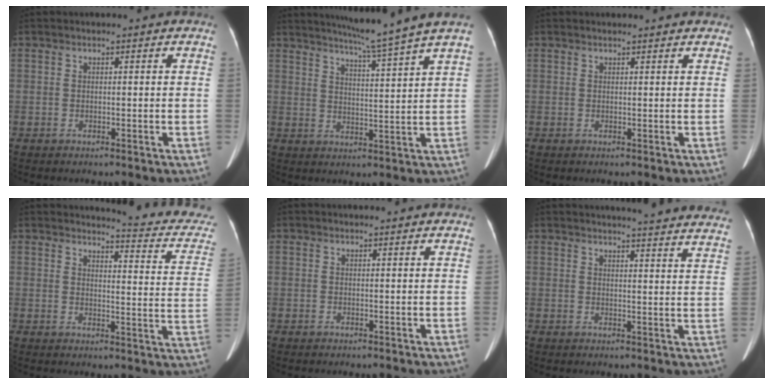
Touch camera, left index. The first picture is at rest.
{"total": 10.0, "force": [8.4, -2.6, 4.7], "torque": [-0.077, -0.020, 0.122]}
{"total": 2.9, "force": [2.8, 0.5, 0.8], "torque": [-0.014, 0.015, 0.028]}
{"total": 13.8, "force": [13.6, 0.8, 2.4], "torque": [-0.015, -0.096, 0.130]}
{"total": 1.7, "force": [1.6, 0.1, 0.4], "torque": [-0.012, 0.006, 0.017]}
{"total": 21.8, "force": [20.8, 0.8, 6.5], "torque": [-0.074, -0.076, 0.224]}